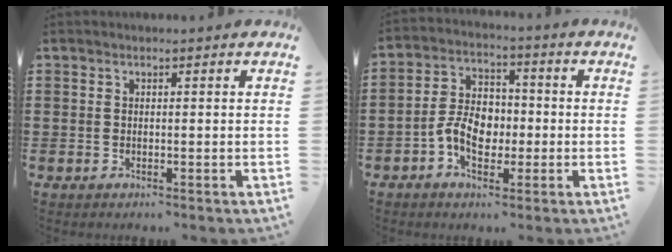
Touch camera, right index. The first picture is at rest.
{"total": 6.5, "force": [-1.8, 4.7, 4.2], "torque": [-0.084, 0.007, -0.037]}